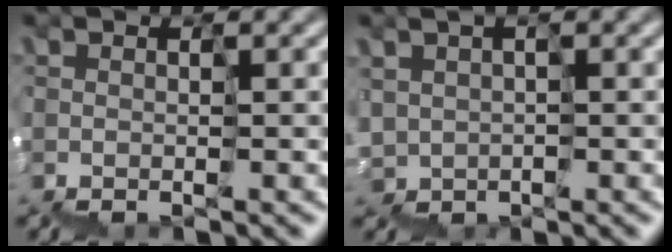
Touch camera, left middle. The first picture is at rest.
{"total": 3.0, "force": [1.9, 0.1, -2.3], "torque": [0.029, 0.010, 0.039]}